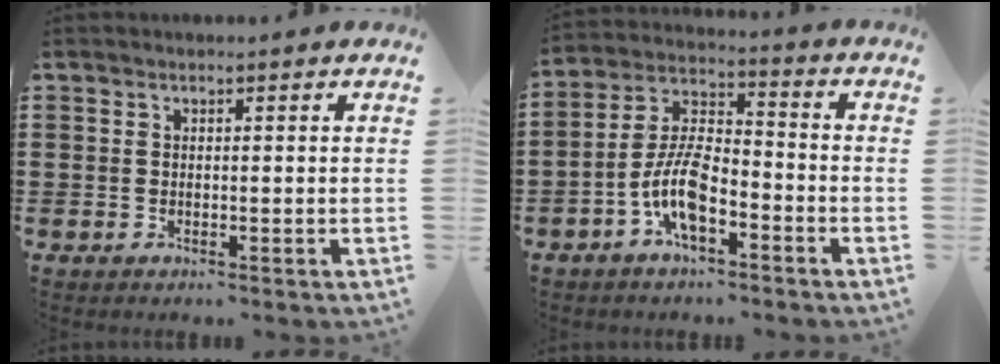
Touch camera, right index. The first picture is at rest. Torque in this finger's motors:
{"motor_torque": [2.14, 0.00, 0.73, 0.21]}